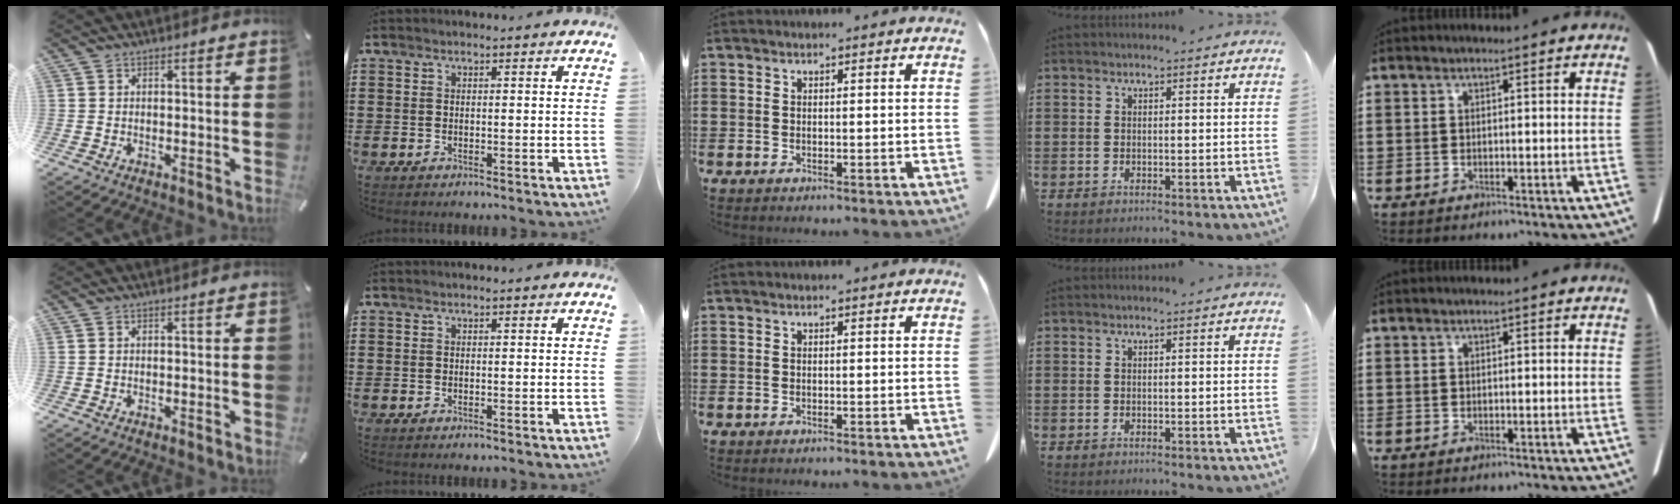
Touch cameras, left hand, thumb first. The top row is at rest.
{}